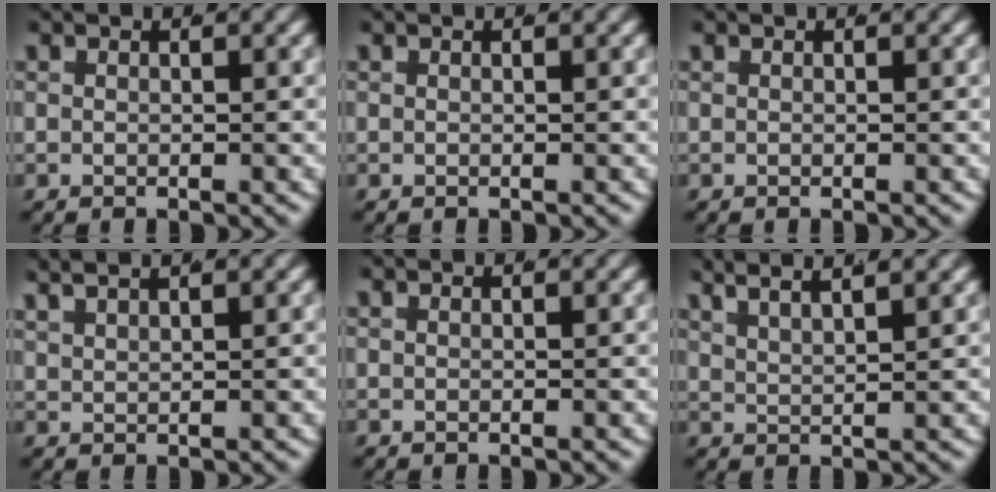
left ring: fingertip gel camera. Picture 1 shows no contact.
{"total": 0.0}
{"total": 0.0}
{"total": 2.8, "force": [2.4, 1.0, 1.1], "torque": [-0.023, 0.010, 0.039]}
{"total": 0.0}
{"total": 5.4, "force": [3.5, 2.8, 2.9], "torque": [-0.058, 0.007, 0.048]}